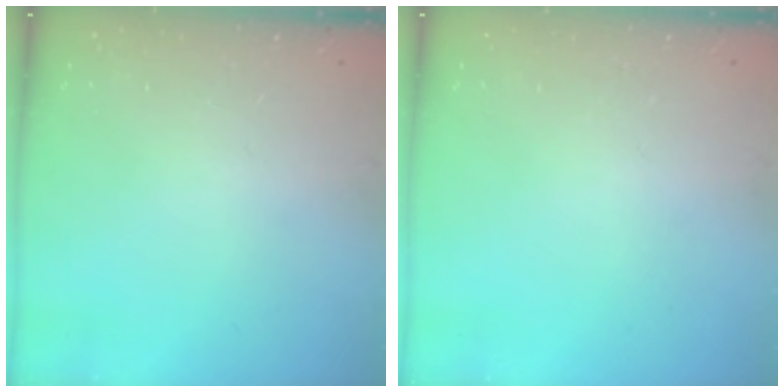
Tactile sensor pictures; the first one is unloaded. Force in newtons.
{"total": 0.0}